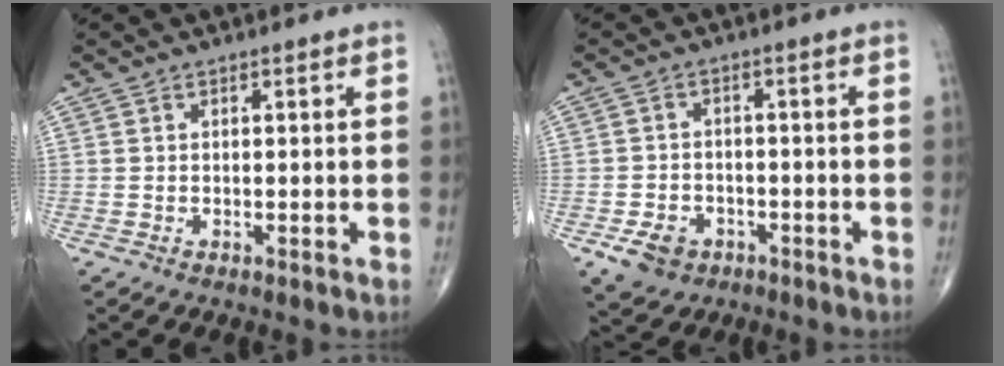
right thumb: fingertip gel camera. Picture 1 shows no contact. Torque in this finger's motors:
{"motor_torque": [0.03, 0.08, 0.06, 0.06, 0.04]}